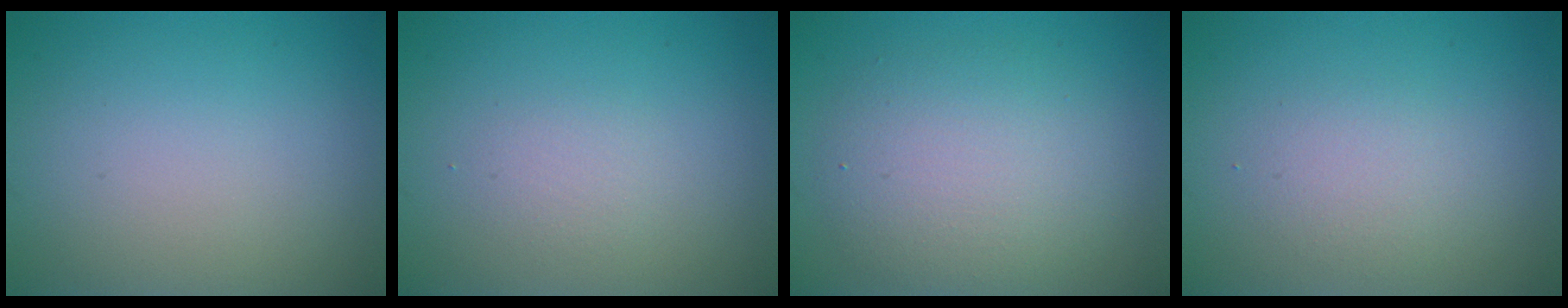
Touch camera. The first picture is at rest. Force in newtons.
{"total": 1.2, "press": 1.2, "slide": 0.0}
{"total": 4.9, "press": 4.9, "slide": 0.2}
{"total": 1.9, "press": 1.9, "slide": 0.0}